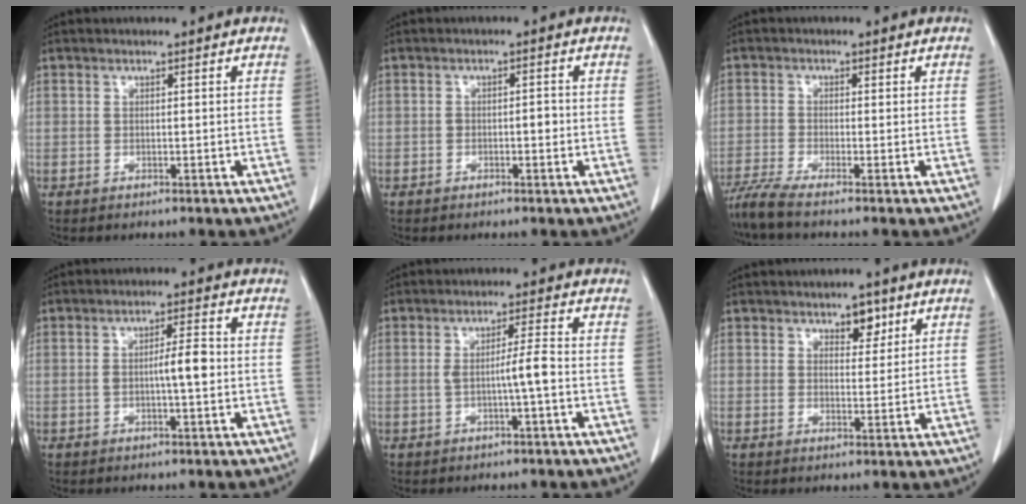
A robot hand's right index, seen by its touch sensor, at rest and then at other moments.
{"total": 1.5, "force": [-0.4, 0.7, 1.3], "torque": [-0.013, 0.007, -0.004]}
{"total": 4.2, "force": [-3.5, -0.7, 2.2], "torque": [-0.048, -0.013, -0.073]}
{"total": 4.3, "force": [-0.3, 0.6, 4.3], "torque": [-0.070, 0.010, -0.002]}
{"total": 3.7, "force": [-0.7, -0.4, 3.6], "torque": [-0.059, 0.006, -0.009]}
{"total": 3.3, "force": [2.0, 1.7, 1.9], "torque": [-0.024, 0.001, 0.033]}